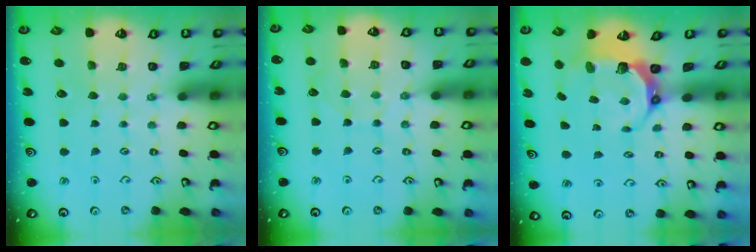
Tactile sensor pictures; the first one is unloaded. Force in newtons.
{"total": 6.2, "press": 6.2, "slide": 0.6}
{"total": 8.1, "press": 6.9, "slide": 4.2}